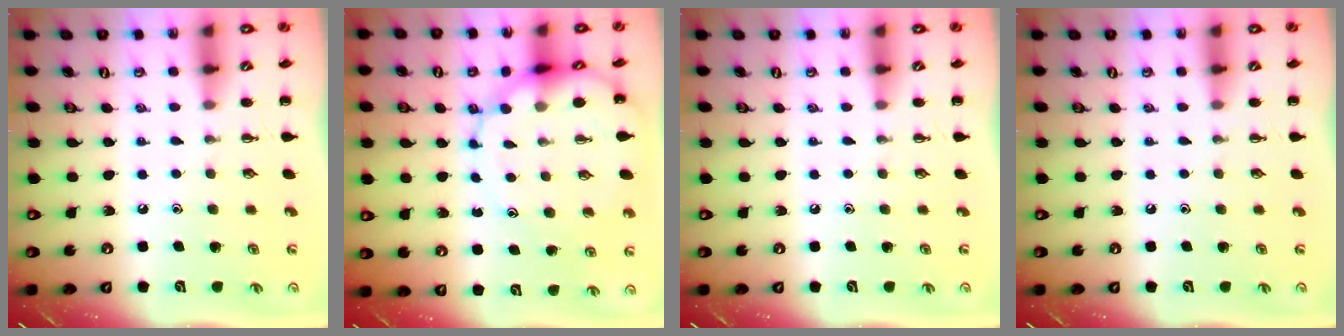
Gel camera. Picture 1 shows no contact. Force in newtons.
{"total": 11.1, "press": 10.9, "slide": 2.1}
{"total": 0.0}
{"total": 0.0}